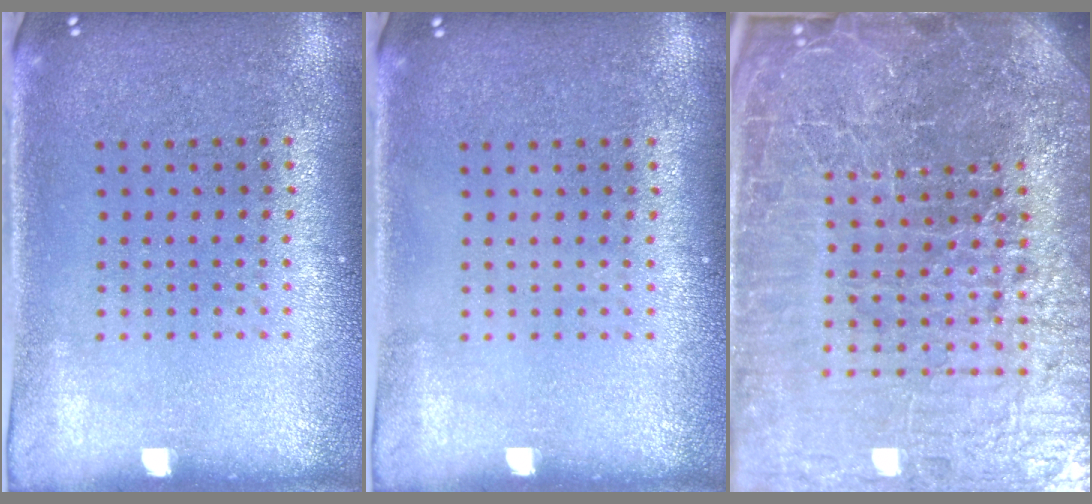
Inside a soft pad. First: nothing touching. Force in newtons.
{"total": 0.0}
{"total": 7.6, "press": 6.6, "slide": 3.8}